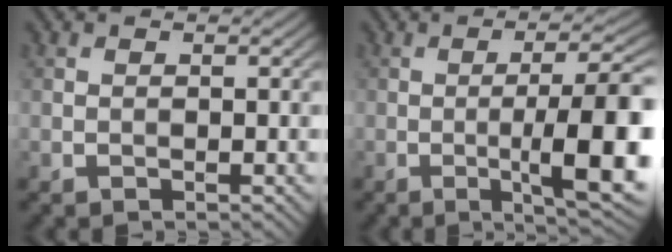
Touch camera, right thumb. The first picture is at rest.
{"total": 12.0, "force": [-2.2, 2.3, 11.5], "torque": [-0.157, 0.012, -0.032]}